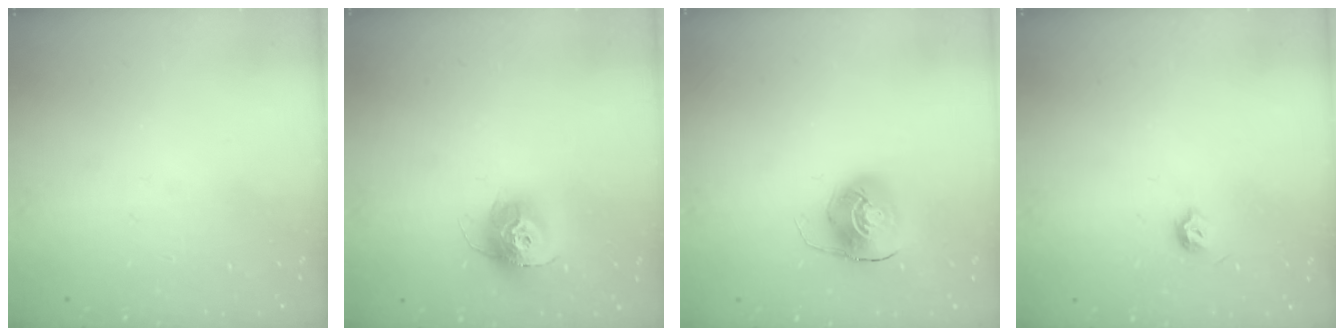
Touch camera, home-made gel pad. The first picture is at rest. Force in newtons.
{"total": 12.6, "press": 12.6, "slide": 1.1}
{"total": 8.6, "press": 8.6, "slide": 0.6}
{"total": 3.7, "press": 3.6, "slide": 0.9}